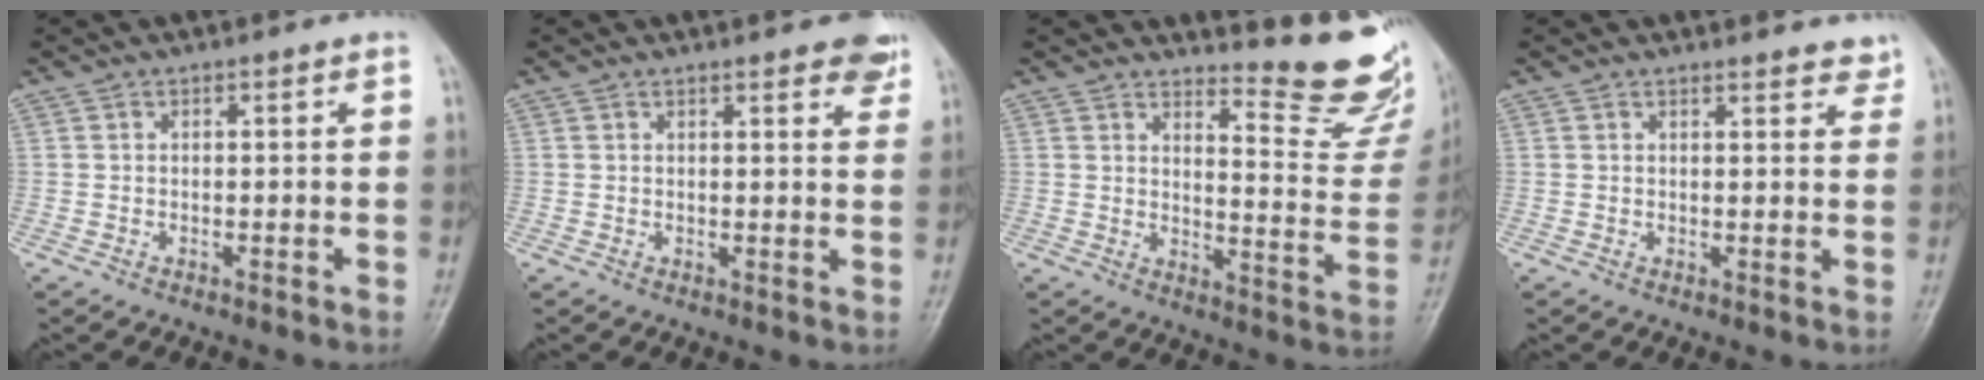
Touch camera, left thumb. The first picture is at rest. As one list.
[{"total": 5.3, "force": [3.9, 1.6, 3.2], "torque": [-0.018, -0.015, 0.040]}, {"total": 14.2, "force": [13.2, 2.2, 4.6], "torque": [-0.030, -0.168, 0.153]}, {"total": 4.9, "force": [4.5, 1.6, 1.2], "torque": [0.010, -0.023, 0.040]}]